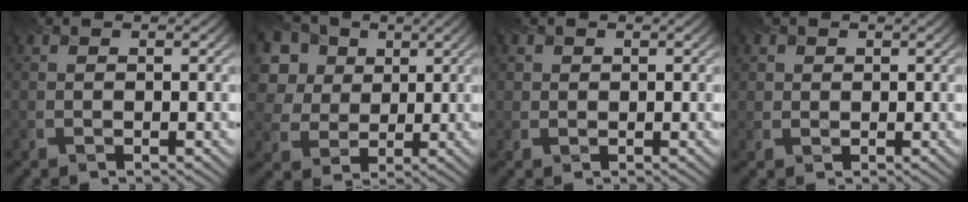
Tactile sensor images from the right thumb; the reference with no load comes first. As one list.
[{"total": 12.0, "force": [5.3, 9.2, 5.5], "torque": [-0.168, 0.022, 0.103]}, {"total": 1.3, "force": [0.6, 1.2, 0.2], "torque": [-0.002, -0.005, 0.010]}, {"total": 1.7, "force": [0.8, 1.5, 0.3], "torque": [-0.007, -0.006, 0.013]}]